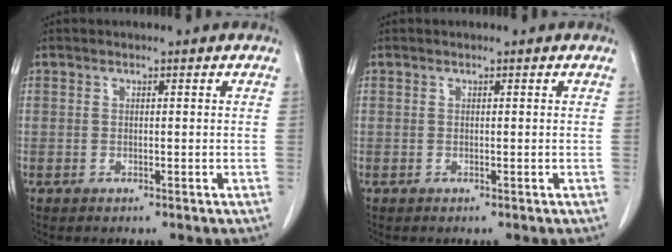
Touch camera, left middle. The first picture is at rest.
{"total": 0.0}